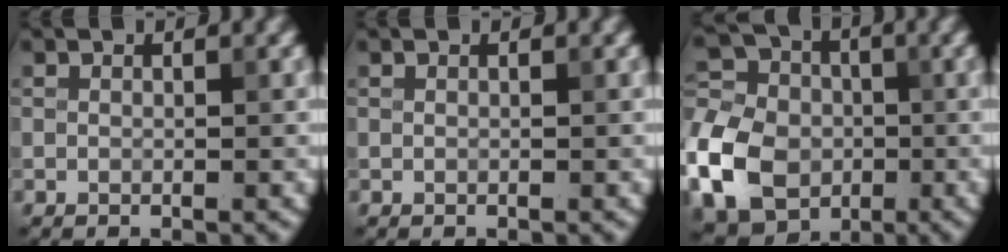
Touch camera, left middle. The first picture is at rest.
{"total": 0.0}
{"total": 10.8, "force": [-3.5, 8.4, 5.8], "torque": [-0.144, 0.004, -0.092]}